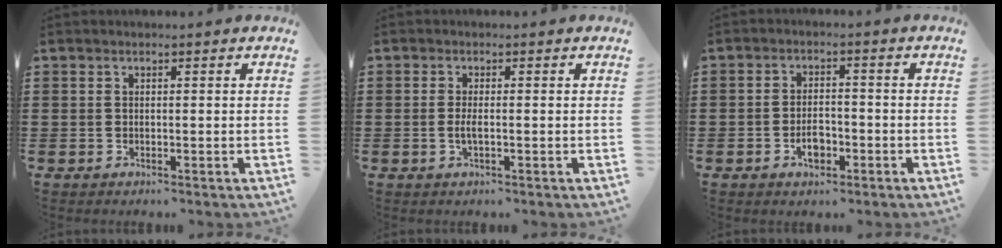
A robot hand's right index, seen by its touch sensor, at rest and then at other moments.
{"total": 2.0, "force": [-0.4, 0.4, 1.9], "torque": [-0.042, -0.004, -0.009]}
{"total": 3.7, "force": [-1.6, 2.1, 2.7], "torque": [-0.055, 0.001, -0.031]}